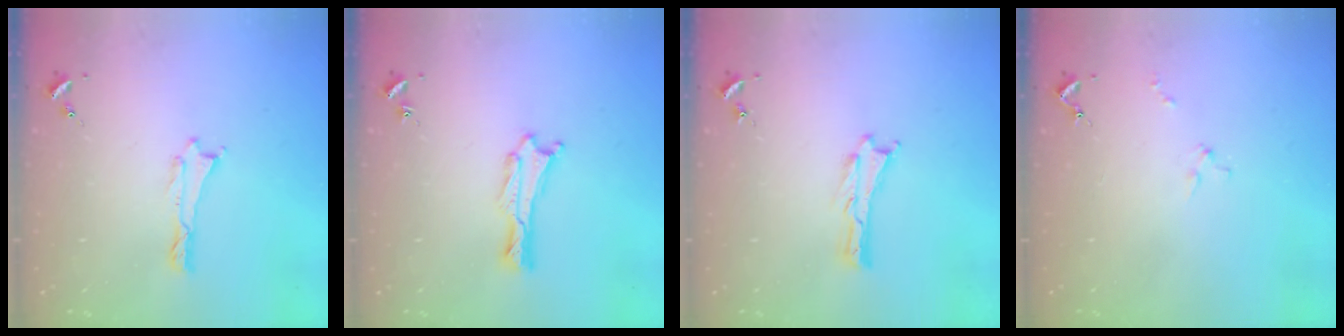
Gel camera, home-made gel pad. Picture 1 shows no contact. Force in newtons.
{"total": 0.8, "press": 0.7, "slide": 0.2}
{"total": 0.0}
{"total": 1.3, "press": 1.2, "slide": 0.1}